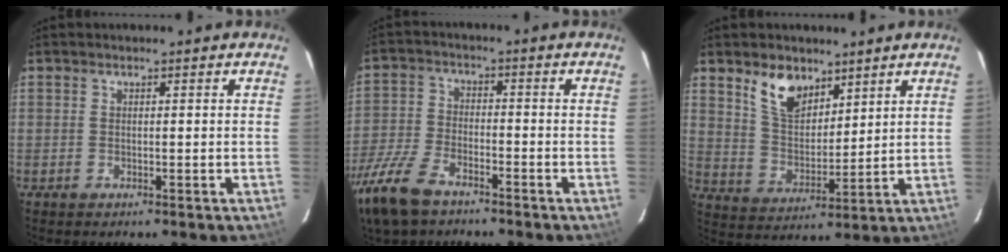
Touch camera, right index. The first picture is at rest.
{"total": 13.1, "force": [-9.2, 5.9, 7.2], "torque": [-0.184, -0.019, -0.187]}
{"total": 9.4, "force": [6.1, 5.2, 5.0], "torque": [-0.089, 0.008, 0.123]}